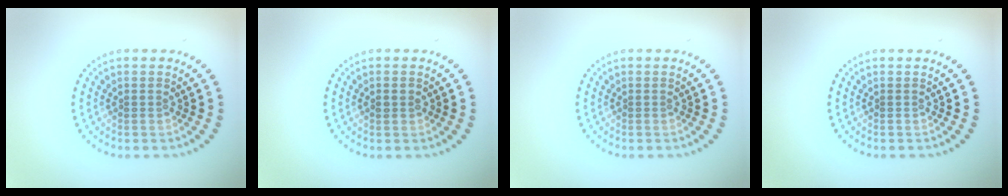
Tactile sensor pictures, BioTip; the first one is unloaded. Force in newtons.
{"total": 0.8, "press": 0.8, "slide": 0.1}
{"total": 0.0}
{"total": 0.0}